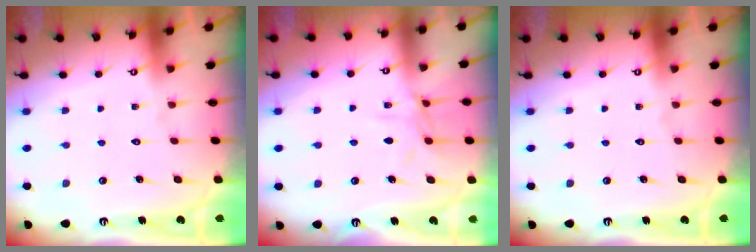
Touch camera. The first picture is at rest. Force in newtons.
{"total": 7.5, "press": 7.5, "slide": 0.6}
{"total": 0.0}